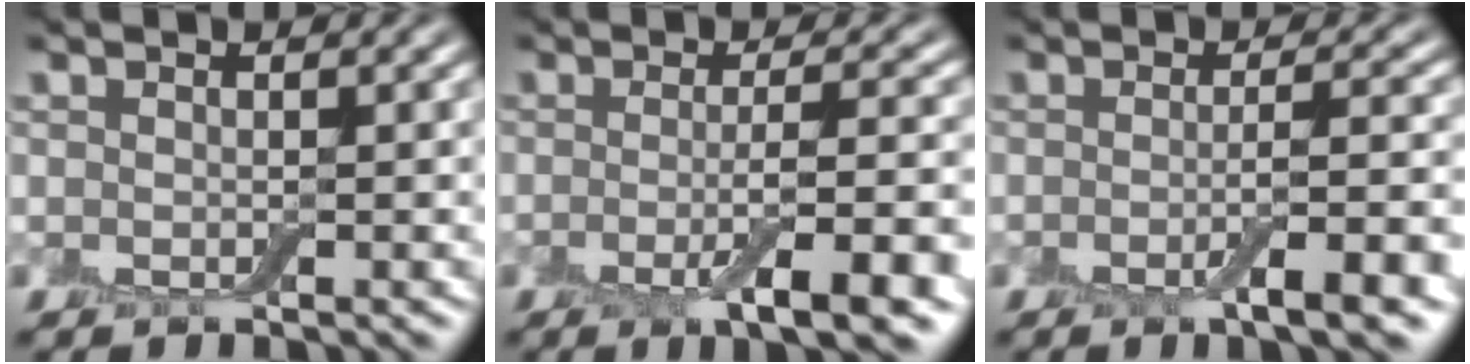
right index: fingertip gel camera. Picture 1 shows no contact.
{"total": 6.7, "force": [-2.3, 1.4, 6.2], "torque": [-0.092, -0.001, -0.040]}
{"total": 5.0, "force": [-1.7, 1.1, 4.6], "torque": [-0.066, 0.002, -0.031]}